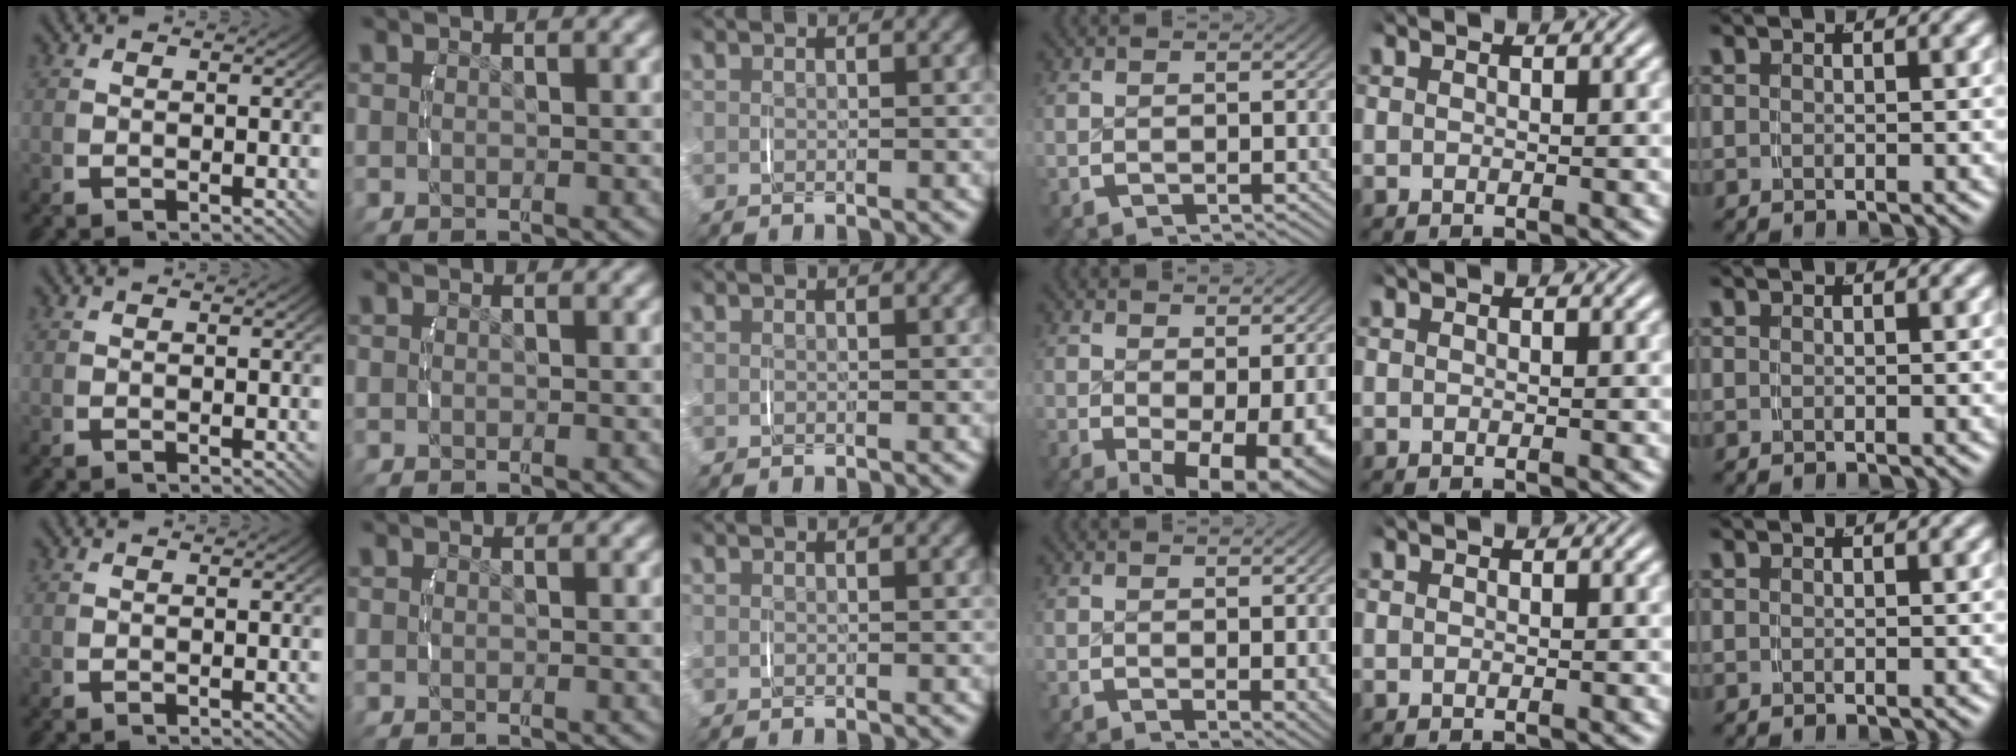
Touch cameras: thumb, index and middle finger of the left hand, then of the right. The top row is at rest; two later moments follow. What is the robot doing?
{"motion": "lift_and_place", "object": "glasses case"}